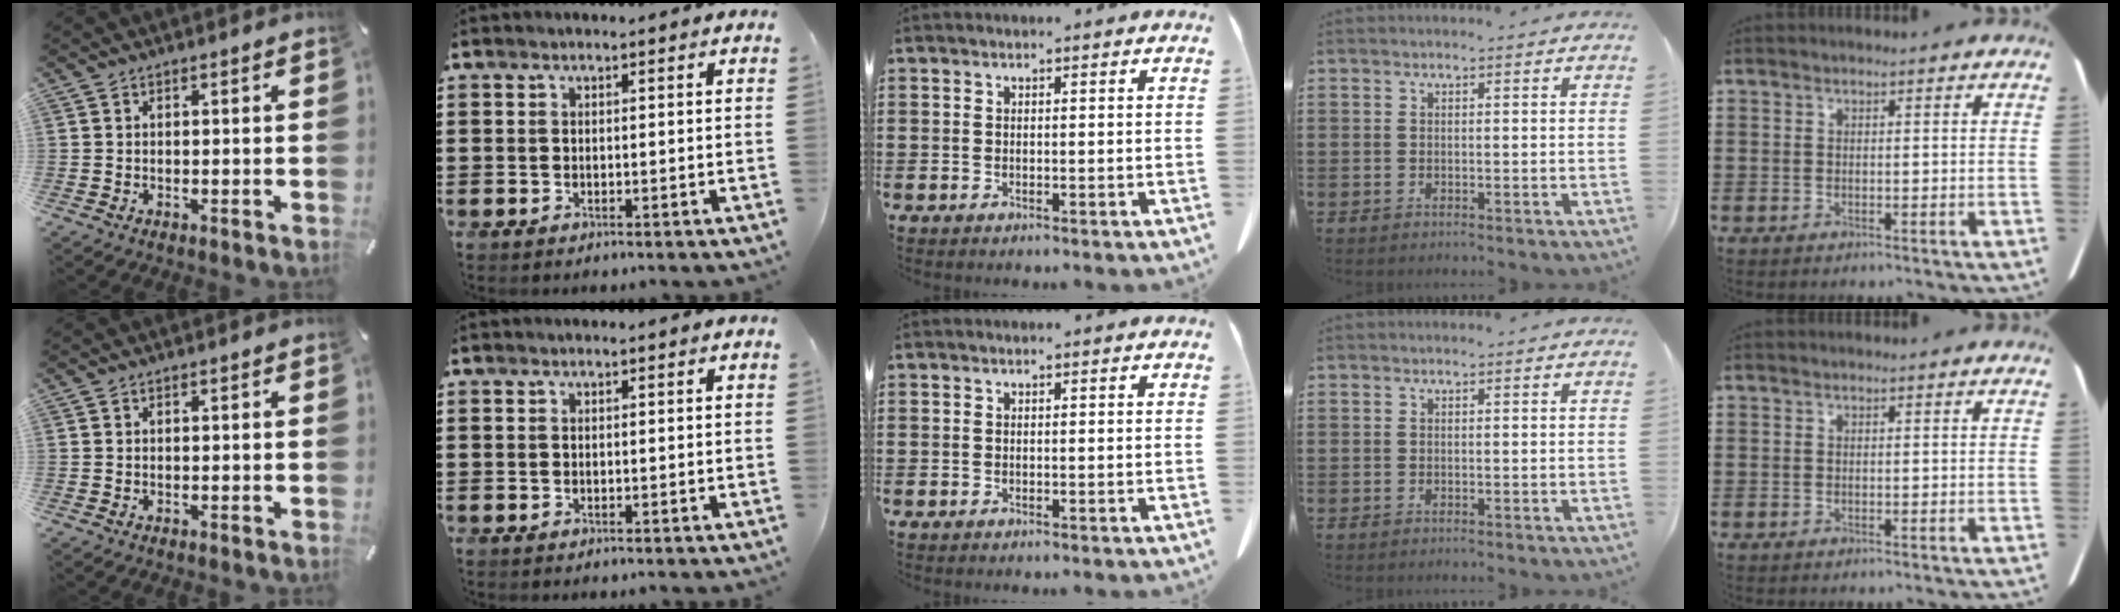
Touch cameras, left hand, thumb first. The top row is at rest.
{}